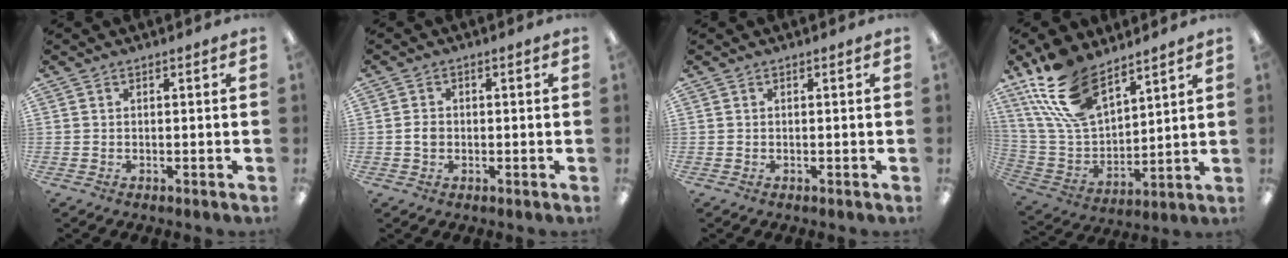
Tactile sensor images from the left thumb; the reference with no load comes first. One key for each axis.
{"total": 2.2, "fx": -0.2, "fy": 1.7, "fz": 1.4, "tx": -0.027, "ty": 0.005, "tz": -0.005}
{"total": 0.0}
{"total": 19.6, "fx": 12.6, "fy": 9.8, "fz": 11.4, "tx": -0.250, "ty": -0.051, "tz": 0.234}